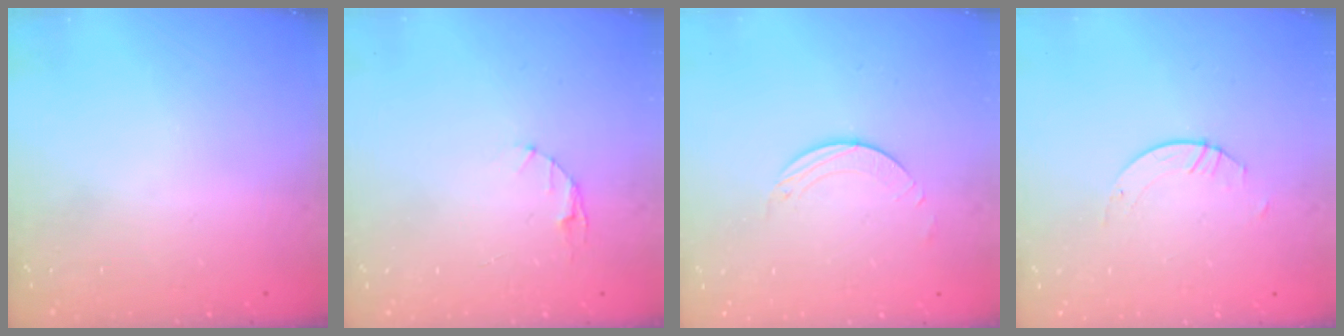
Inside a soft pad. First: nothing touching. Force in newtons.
{"total": 3.1, "press": 3.1, "slide": 0.4}
{"total": 2.0, "press": 2.0, "slide": 0.2}
{"total": 2.1, "press": 2.1, "slide": 0.1}